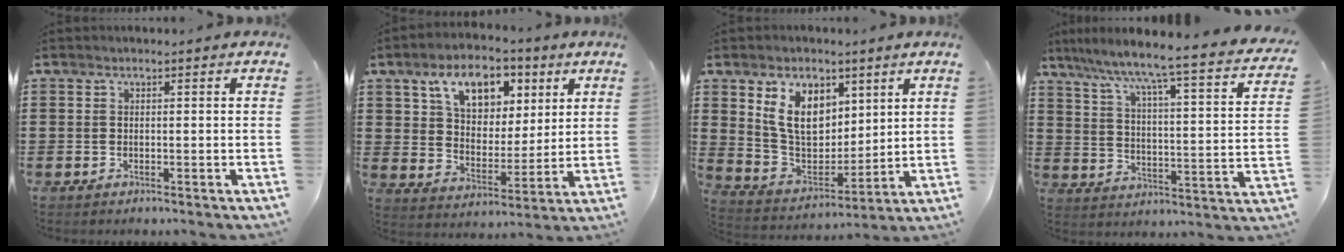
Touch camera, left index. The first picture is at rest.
{"total": 9.3, "force": [5.4, 5.7, 5.0], "torque": [-0.097, -0.003, 0.092]}
{"total": 9.7, "force": [4.9, 6.7, 5.1], "torque": [-0.113, -0.004, 0.095]}
{"total": 5.2, "force": [4.4, -1.1, 2.6], "torque": [-0.075, -0.054, 0.056]}